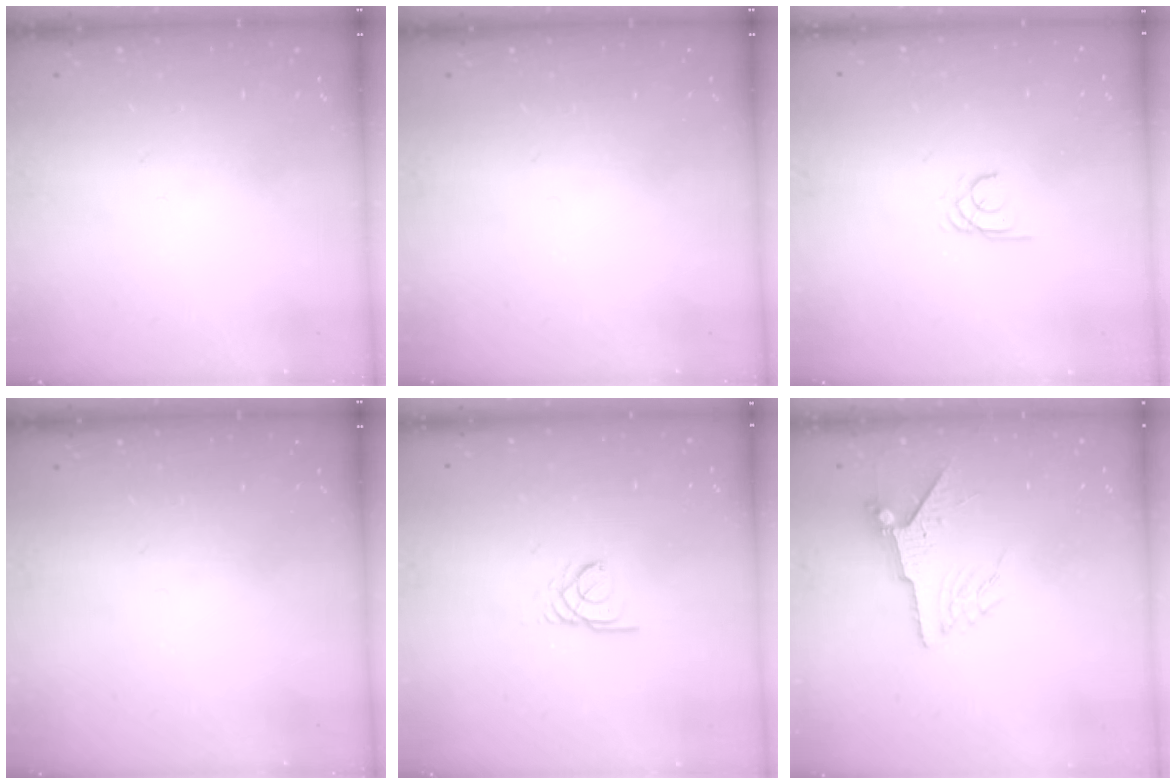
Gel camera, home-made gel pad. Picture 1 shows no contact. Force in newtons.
{"total": 0.0}
{"total": 1.7, "press": 1.7, "slide": 0.2}
{"total": 0.0}
{"total": 2.4, "press": 2.4, "slide": 0.3}
{"total": 6.8, "press": 6.7, "slide": 1.1}